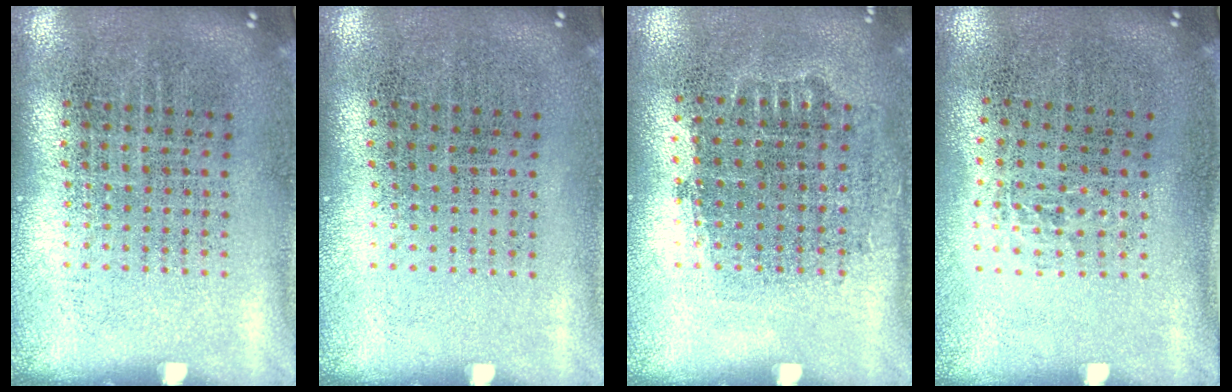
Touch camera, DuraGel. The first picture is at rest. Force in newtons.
{"total": 0.0}
{"total": 0.7, "press": 0.6, "slide": 0.3}
{"total": 0.6, "press": 0.5, "slide": 0.5}